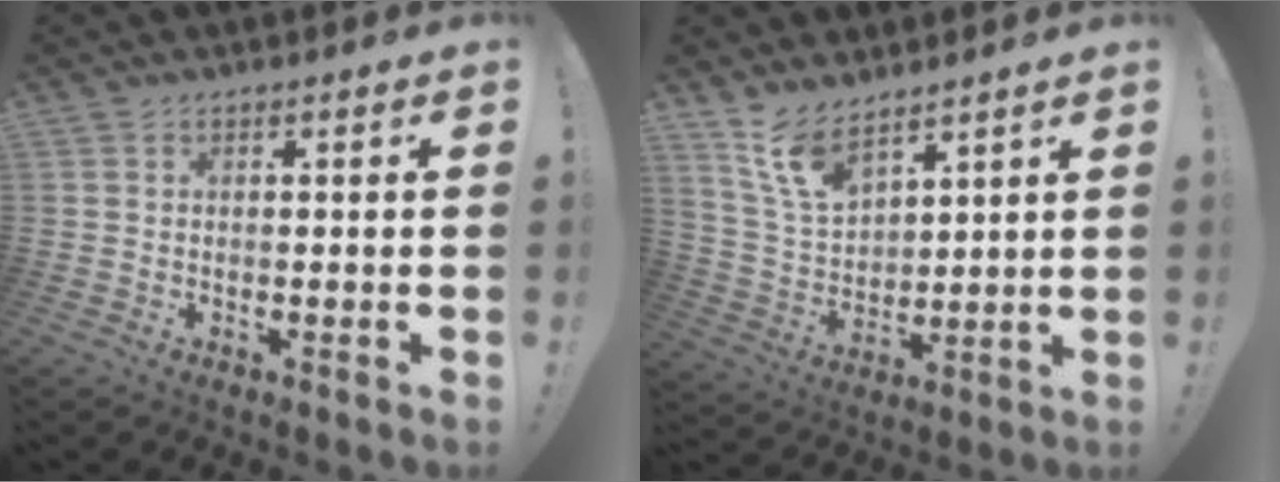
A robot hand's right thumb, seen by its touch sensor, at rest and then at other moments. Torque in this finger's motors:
{"motor_torque": [-0.05, 0.49, 0.18, -0.08, 0.03]}